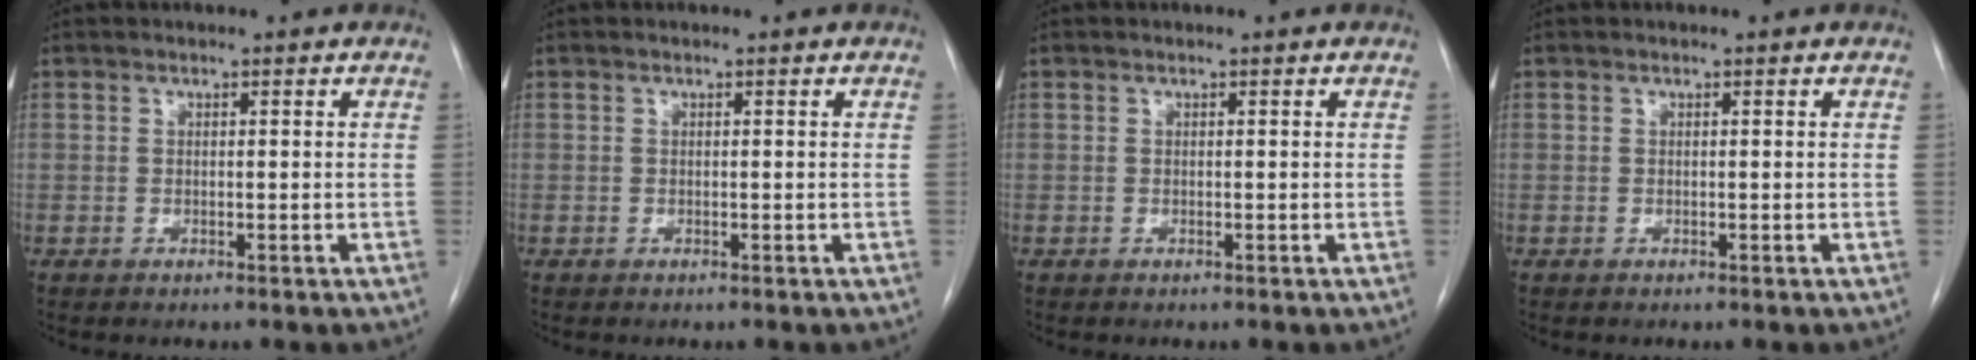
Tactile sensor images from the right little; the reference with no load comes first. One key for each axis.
{"total": 0.0}
{"total": 0.0}
{"total": 0.0}